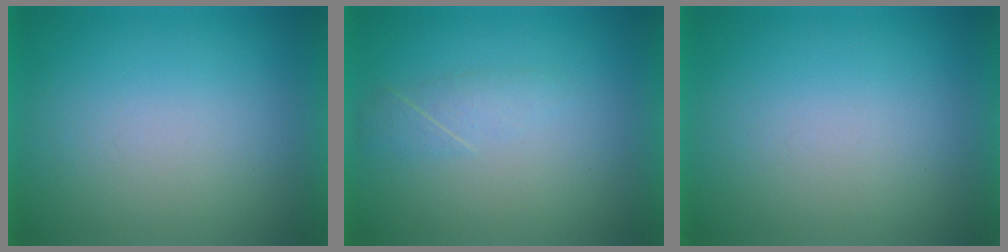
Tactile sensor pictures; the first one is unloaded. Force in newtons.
{"total": 2.1}
{"total": 0.0}